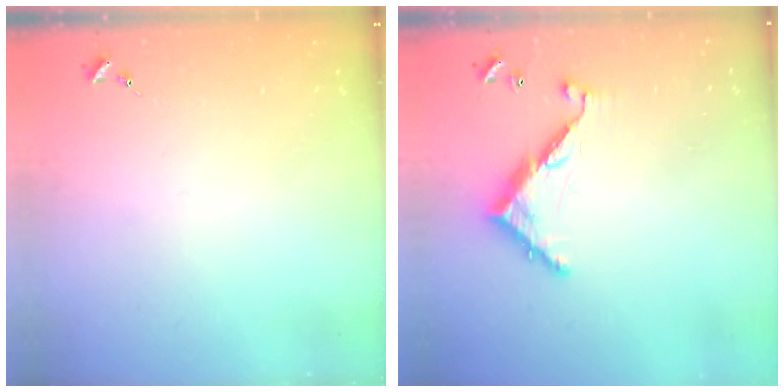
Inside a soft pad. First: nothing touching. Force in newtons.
{"total": 8.9, "press": 8.9, "slide": 0.6}